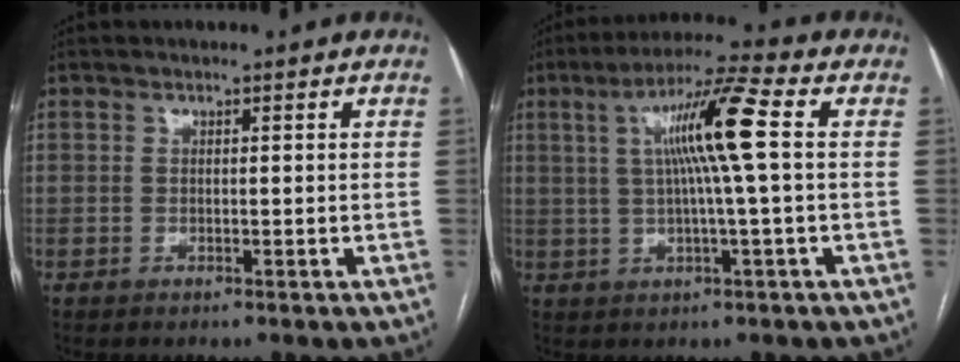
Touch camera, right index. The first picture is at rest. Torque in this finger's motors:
{"motor_torque": [0.96, -0.28, 0.55, 0.16]}